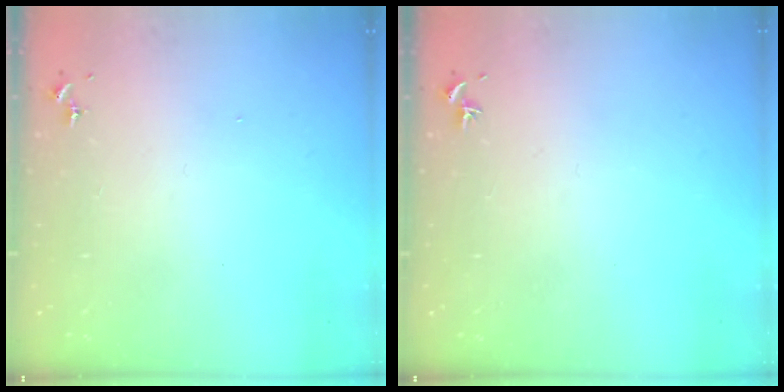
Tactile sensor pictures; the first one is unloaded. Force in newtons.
{"total": 0.0}